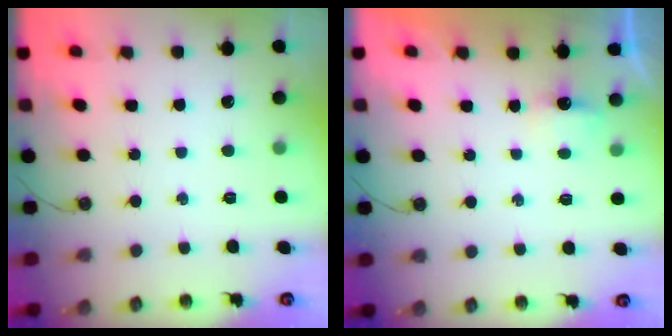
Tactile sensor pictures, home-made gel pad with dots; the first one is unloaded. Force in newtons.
{"total": 2.6, "press": 2.6, "slide": 0.4}